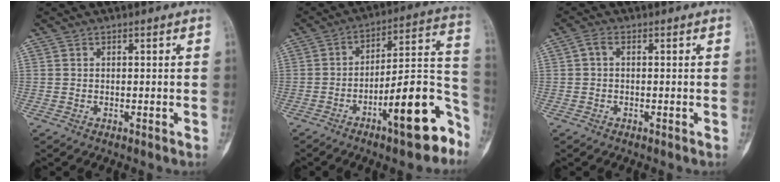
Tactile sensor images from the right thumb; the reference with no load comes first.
{"total": 17.6, "force": [-9.0, 4.9, 14.3], "torque": [-0.185, 0.078, -0.136]}
{"total": 2.9, "force": [0.2, 1.3, 2.6], "torque": [-0.054, 0.010, -0.002]}